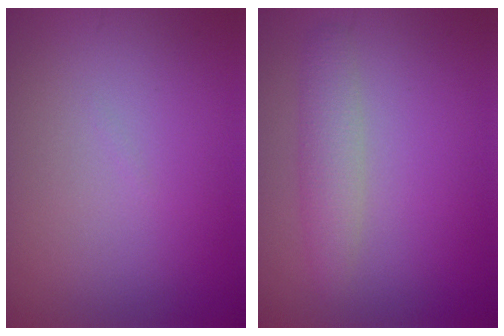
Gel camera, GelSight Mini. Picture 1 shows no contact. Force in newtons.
{"total": 2.4, "press": 2.4, "slide": 0.0}